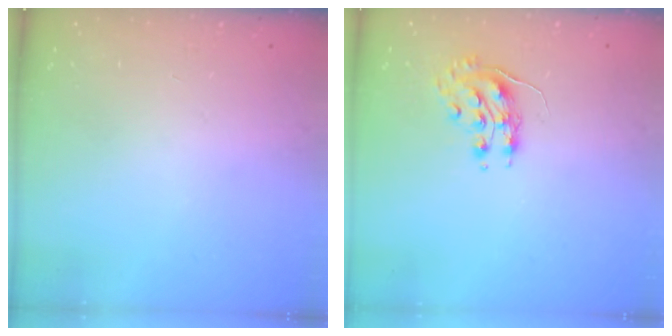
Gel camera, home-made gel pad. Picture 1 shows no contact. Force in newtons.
{"total": 8.6, "press": 8.6, "slide": 0.4}